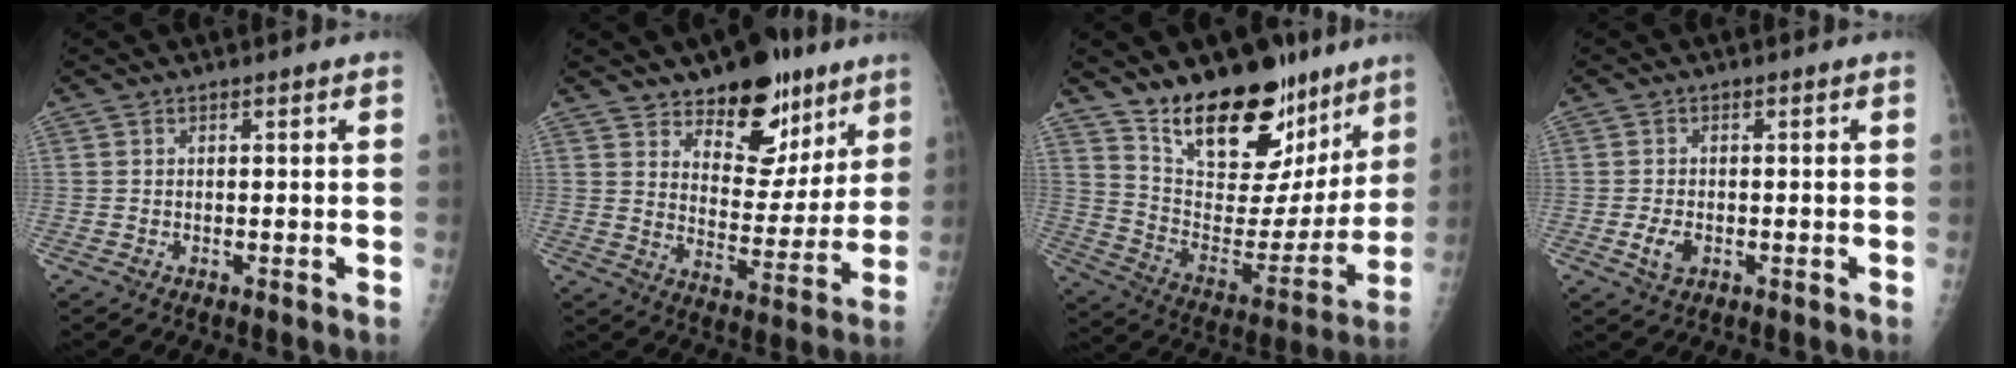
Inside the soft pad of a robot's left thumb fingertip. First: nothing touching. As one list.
[{"total": 15.6, "force": [10.3, 8.3, 8.2], "torque": [-0.056, -0.063, 0.161]}, {"total": 25.1, "force": [17.0, 12.1, 13.9], "torque": [-0.161, -0.093, 0.277]}, {"total": 3.2, "force": [-0.9, 2.1, 2.2], "torque": [-0.040, 0.000, -0.014]}]